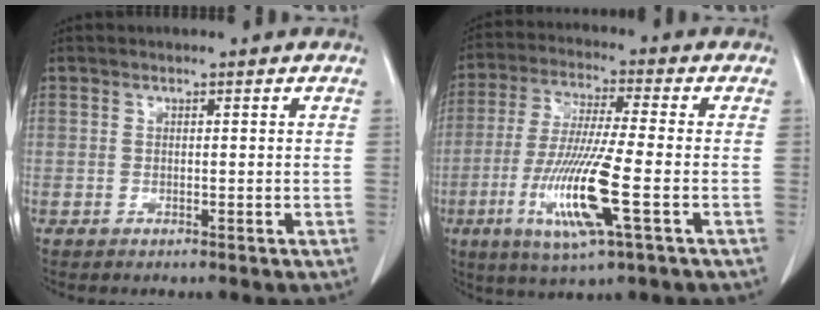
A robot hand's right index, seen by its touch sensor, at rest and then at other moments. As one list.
[{"total": 13.1, "force": [-4.1, 0.3, 12.5], "torque": [-0.257, -0.023, -0.080]}]